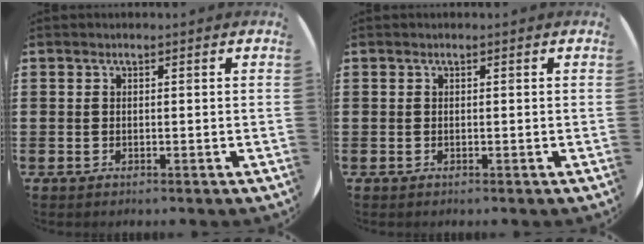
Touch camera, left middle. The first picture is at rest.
{"total": 0.0}